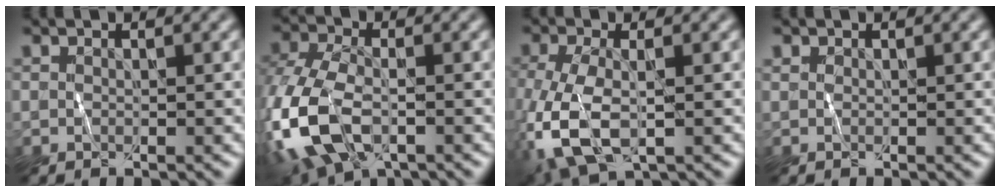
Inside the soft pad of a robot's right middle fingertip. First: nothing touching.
{"total": 10.9, "force": [-4.3, 6.3, 7.8], "torque": [-0.193, -0.030, -0.079]}
{"total": 7.9, "force": [-1.8, 4.2, 6.4], "torque": [-0.168, -0.019, -0.038]}
{"total": 0.0}